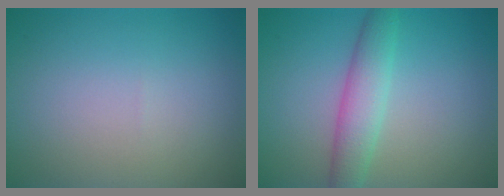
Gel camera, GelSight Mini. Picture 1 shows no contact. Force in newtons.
{"total": 3.5, "press": 3.5, "slide": 0.0}